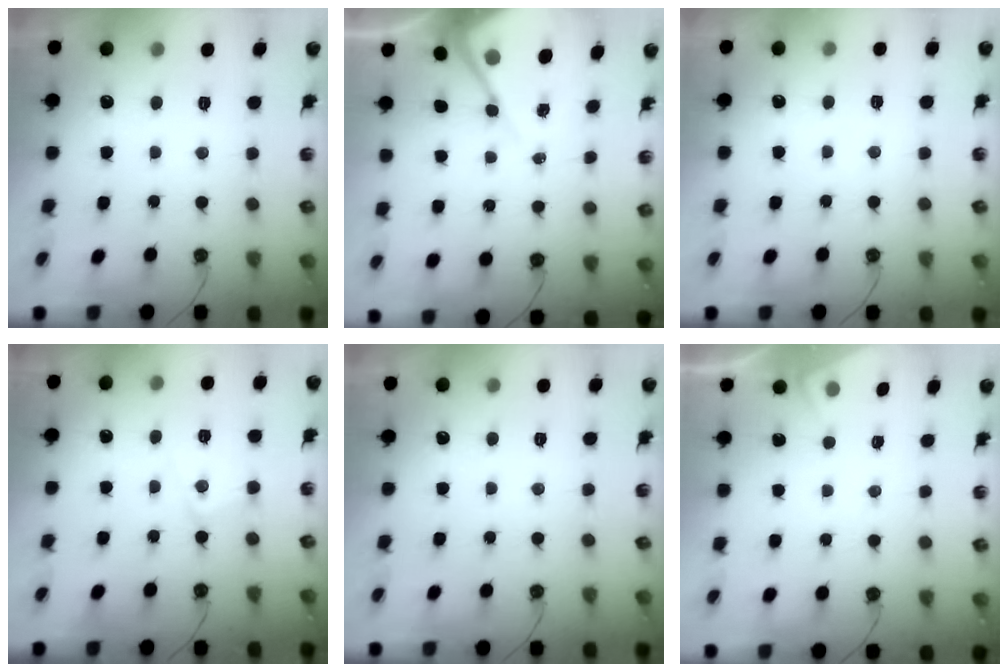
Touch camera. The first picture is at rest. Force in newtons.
{"total": 7.5, "press": 7.5, "slide": 0.5}
{"total": 2.8, "press": 2.7, "slide": 0.5}
{"total": 6.6, "press": 6.6, "slide": 0.4}
{"total": 0.0}
{"total": 2.6, "press": 2.6, "slide": 0.4}